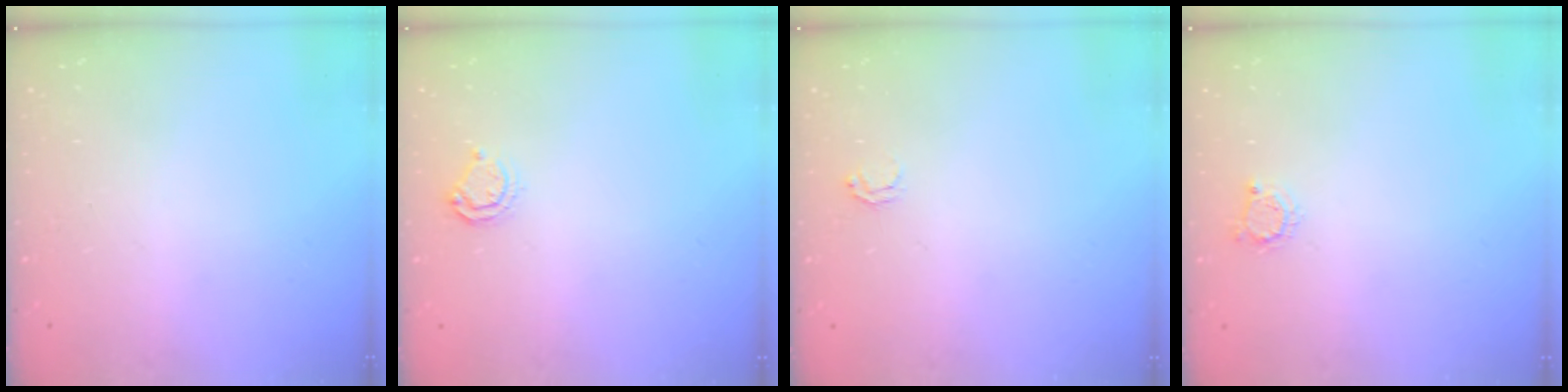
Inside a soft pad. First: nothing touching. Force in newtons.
{"total": 4.4, "press": 4.4, "slide": 0.5}
{"total": 2.5, "press": 2.5, "slide": 0.2}
{"total": 3.6, "press": 3.6, "slide": 0.5}